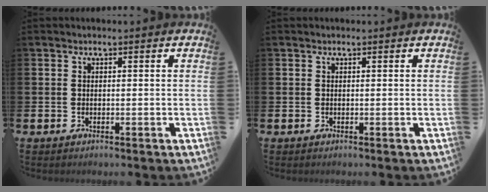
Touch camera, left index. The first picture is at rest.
{"total": 0.0}